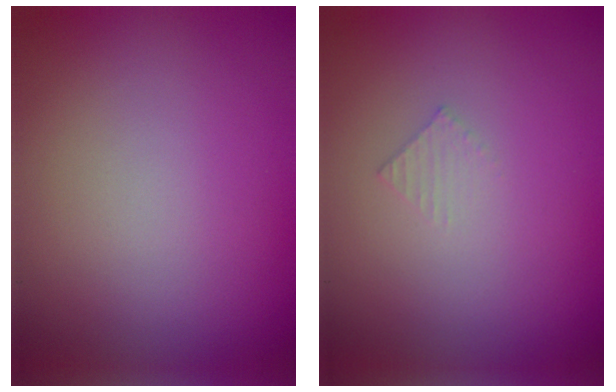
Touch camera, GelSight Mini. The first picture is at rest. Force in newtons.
{"total": 0.8, "press": 0.8, "slide": 0.1}